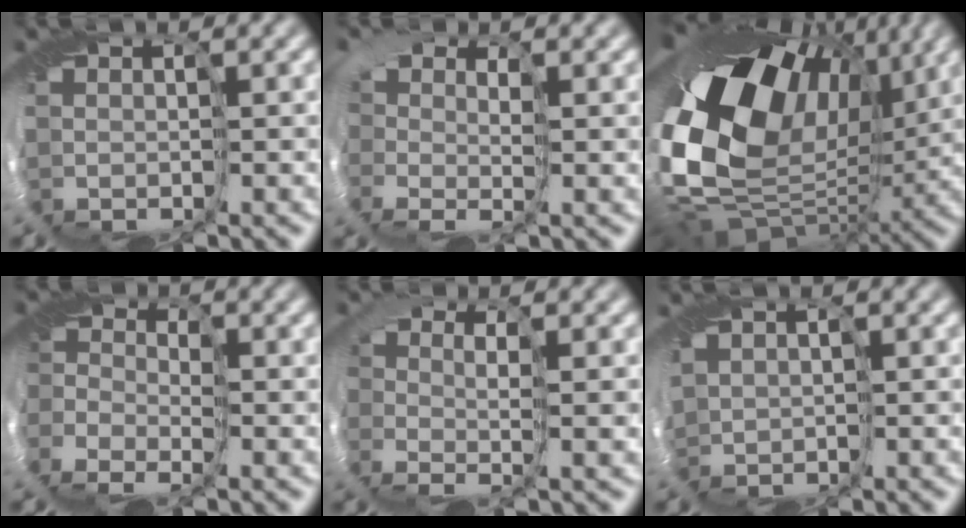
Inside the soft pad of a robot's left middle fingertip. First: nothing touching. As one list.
[{"total": 0.7, "force": [0.3, -0.3, 0.6], "torque": [0.004, -0.012, -0.007]}, {"total": 16.0, "force": [2.9, 11.7, 10.5], "torque": [-0.197, 0.000, 0.042]}, {"total": 4.1, "force": [-3.0, 2.6, 1.2], "torque": [0.018, -0.014, -0.074]}, {"total": 1.2, "force": [-0.4, -1.0, 0.4], "torque": [0.010, -0.014, -0.019]}, {"total": 0.6, "force": [-0.2, 0.6, 0.1], "torque": [-0.003, -0.009, -0.008]}]